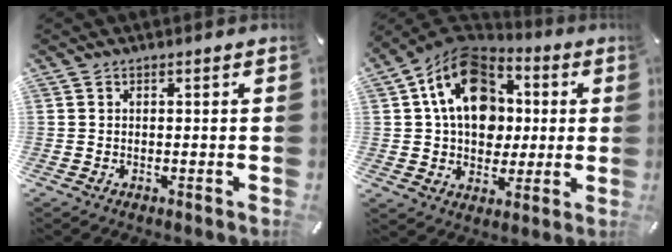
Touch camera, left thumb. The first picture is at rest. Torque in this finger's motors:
{"motor_torque": [1.96, 2.73, 1.57, -1.20, 0.43]}